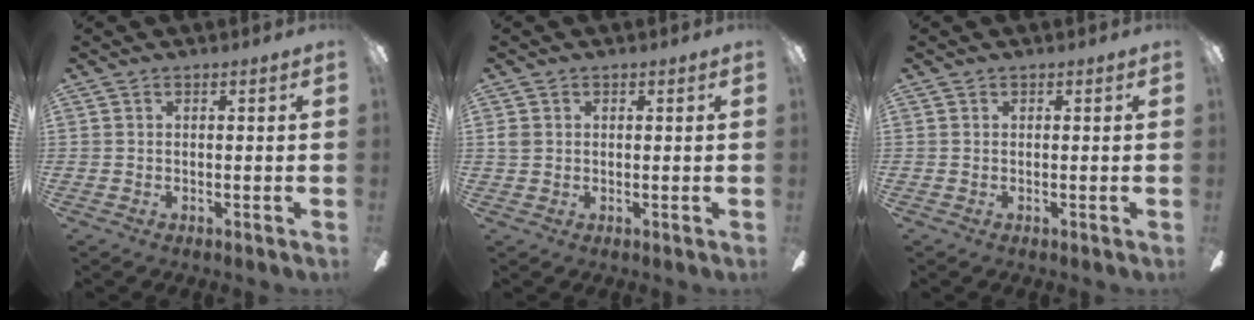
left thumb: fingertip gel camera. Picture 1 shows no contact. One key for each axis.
{"total": 2.0, "fx": 0.6, "fy": 1.7, "fz": 0.8, "tx": -0.009, "ty": -0.001, "tz": 0.010}
{"total": 0.0}